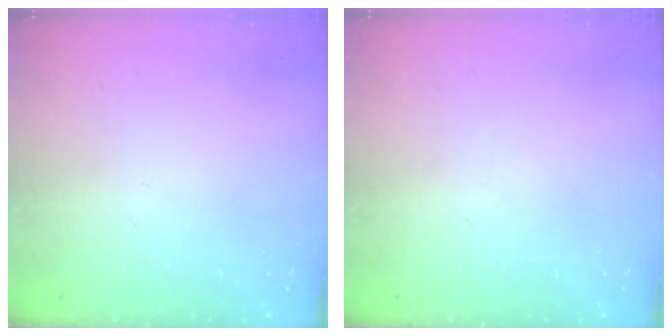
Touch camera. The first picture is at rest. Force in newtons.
{"total": 0.0}